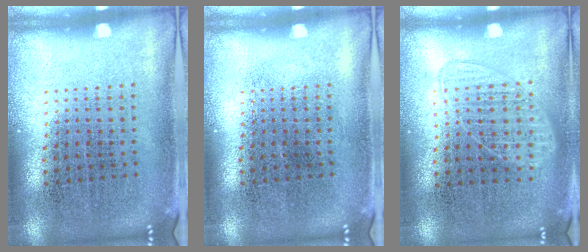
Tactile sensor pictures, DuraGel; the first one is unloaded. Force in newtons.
{"total": 0.0}
{"total": 0.9, "press": 0.9, "slide": 0.3}